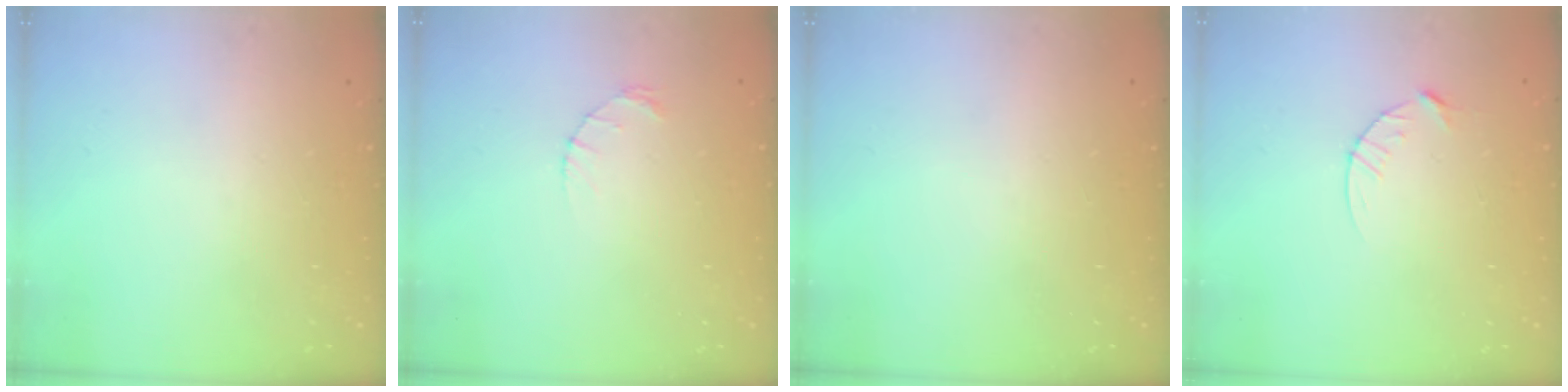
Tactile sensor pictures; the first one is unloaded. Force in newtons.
{"total": 1.2, "press": 1.1, "slide": 0.2}
{"total": 0.0}
{"total": 4.1, "press": 4.1, "slide": 0.5}